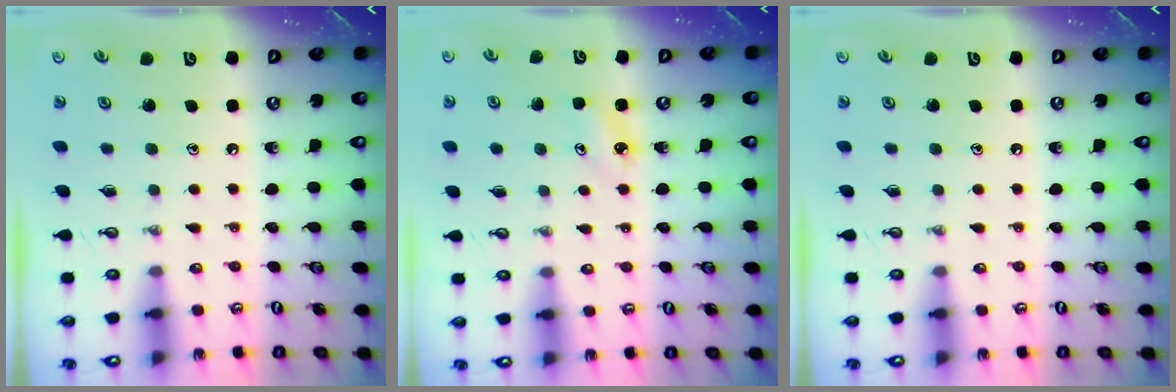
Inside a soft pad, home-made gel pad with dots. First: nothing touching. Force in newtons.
{"total": 3.8, "press": 3.7, "slide": 0.4}
{"total": 0.0}